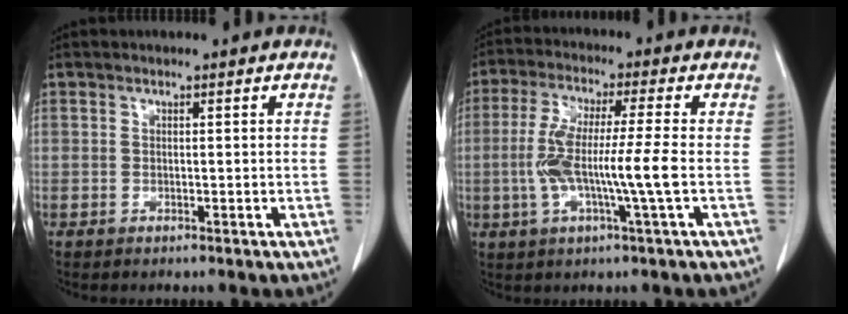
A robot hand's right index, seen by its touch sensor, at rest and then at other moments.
{"total": 9.9, "force": [-1.5, -0.2, 9.8], "torque": [-0.196, 0.004, -0.030]}